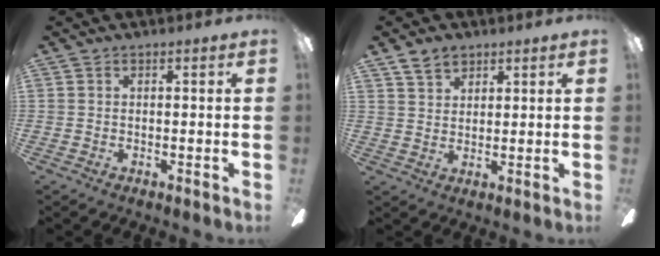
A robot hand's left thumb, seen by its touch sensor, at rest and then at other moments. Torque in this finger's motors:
{"motor_torque": [-0.05, 0.01, -0.14, 0.18, 0.00]}